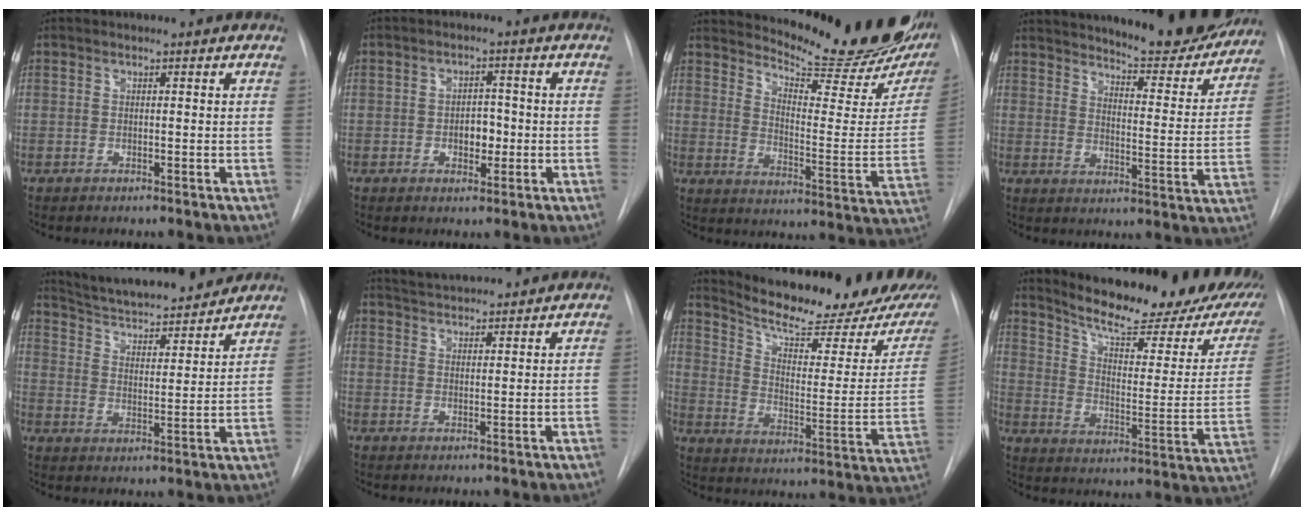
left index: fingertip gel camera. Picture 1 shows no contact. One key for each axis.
{"total": 3.6, "fx": -1.6, "fy": 2.0, "fz": 2.5, "tx": -0.031, "ty": -0.001, "tz": -0.019}
{"total": 21.9, "fx": 19.0, "fy": 3.6, "fz": 10.2, "tx": -0.150, "ty": -0.094, "tz": 0.236}
{"total": 20.9, "fx": 19.0, "fy": 3.6, "fz": 8.0, "tx": -0.112, "ty": -0.054, "tz": 0.239}
{"total": 18.0, "fx": 16.4, "fy": 2.7, "fz": 6.9, "tx": -0.111, "ty": -0.001, "tz": 0.244}
{"total": 7.4, "fx": 7.0, "fy": 0.8, "fz": 2.2, "tx": -0.042, "ty": 0.023, "tz": 0.109}
{"total": 21.0, "fx": 18.8, "fy": 3.2, "fz": 8.9, "tx": -0.134, "ty": -0.065, "tz": 0.252}
{"total": 22.7, "fx": 18.9, "fy": 4.8, "fz": 11.6, "tx": -0.167, "ty": -0.060, "tz": 0.242}